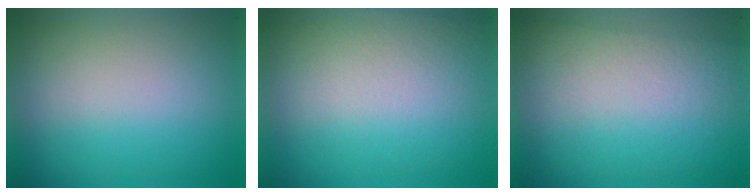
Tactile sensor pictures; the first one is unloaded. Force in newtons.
{"total": 2.4}
{"total": 2.8}